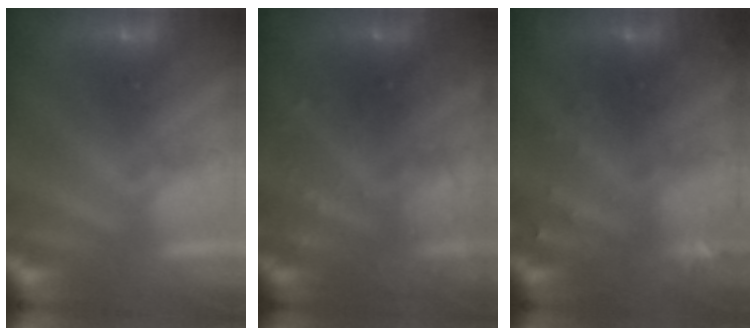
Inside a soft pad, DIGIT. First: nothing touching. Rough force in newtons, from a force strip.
{"total": 2.9}
{"total": 2.9}